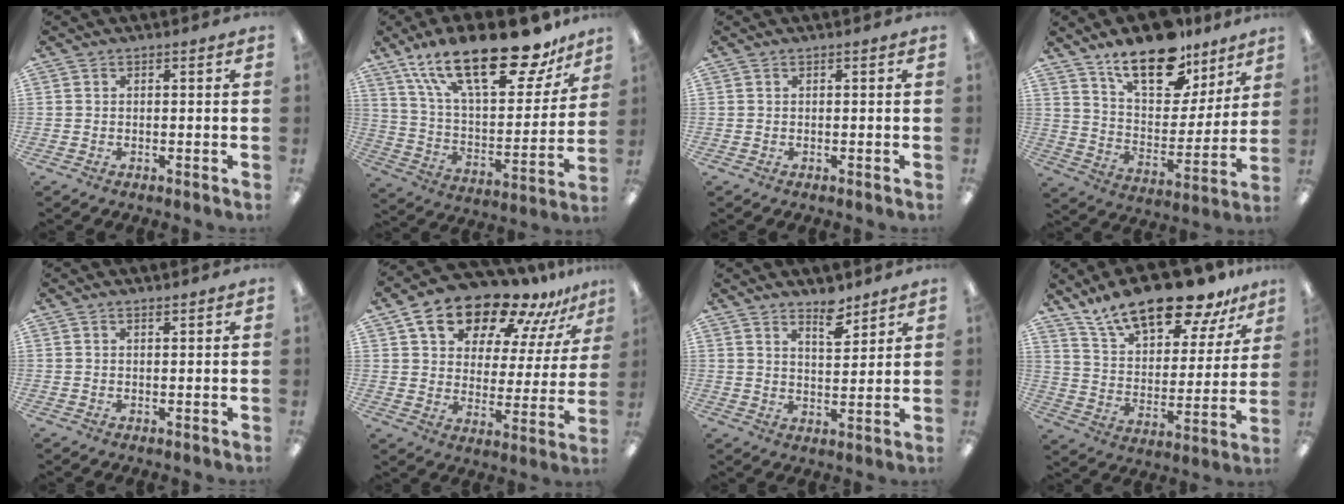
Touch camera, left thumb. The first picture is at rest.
{"total": 27.8, "force": [18.4, 10.6, 17.9], "torque": [-0.288, -0.111, 0.310]}
{"total": 0.0}
{"total": 19.1, "force": [13.6, 8.9, 10.0], "torque": [-0.154, -0.085, 0.236]}
{"total": 0.7, "force": [0.7, 0.2, 0.2], "torque": [-0.005, 0.000, 0.012]}
{"total": 18.2, "force": [13.9, 8.5, 8.2], "torque": [-0.147, -0.091, 0.242]}
{"total": 6.4, "force": [5.2, 2.4, 2.6], "torque": [-0.024, -0.040, 0.089]}
{"total": 19.3, "force": [15.3, 6.6, 9.7], "torque": [-0.172, -0.098, 0.264]}